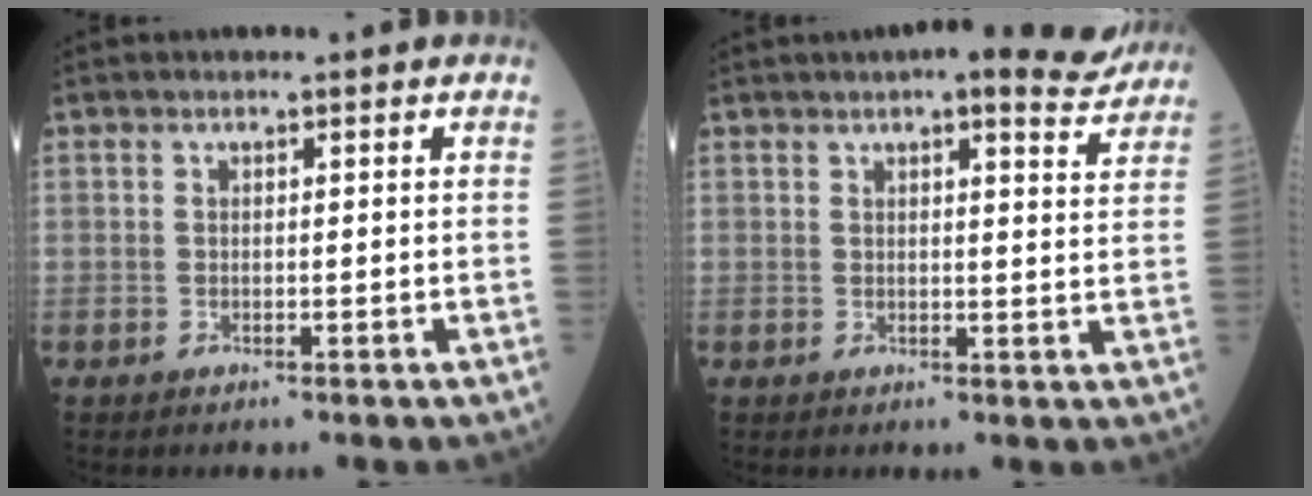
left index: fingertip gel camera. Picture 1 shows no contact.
{"total": 8.8, "force": [7.7, 1.3, 4.0], "torque": [-0.047, -0.001, 0.079]}